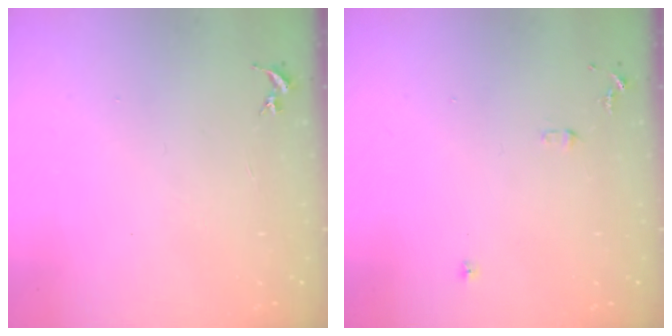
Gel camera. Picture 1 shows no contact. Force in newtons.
{"total": 6.1, "press": 6.1, "slide": 0.7}